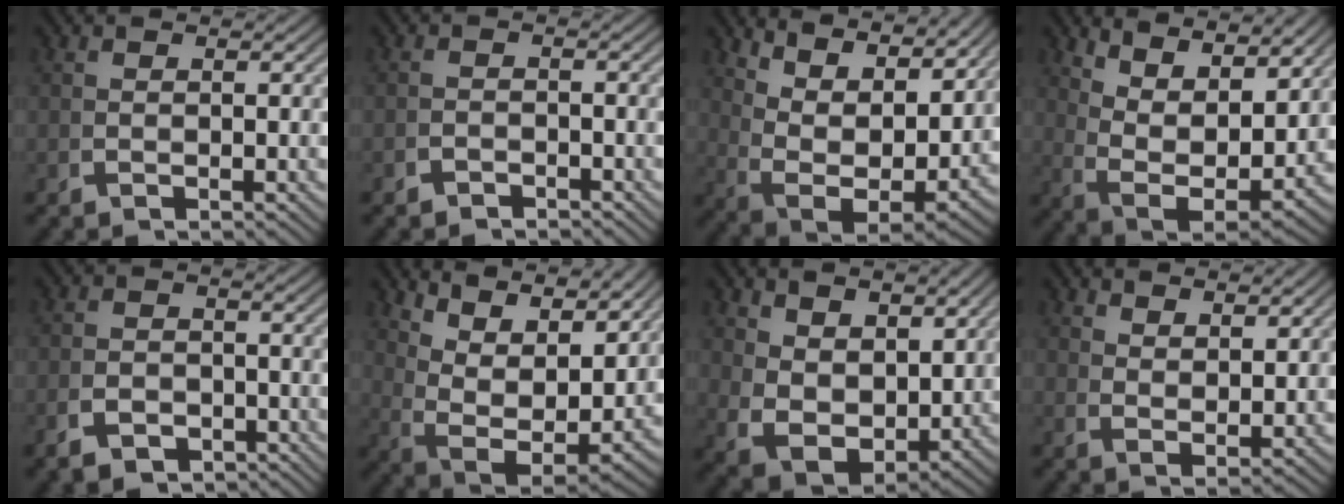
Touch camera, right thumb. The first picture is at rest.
{"total": 1.8, "force": [-1.8, 0.1, -0.1], "torque": [0.010, -0.006, -0.028]}
{"total": 11.3, "force": [1.9, 7.1, 8.6], "torque": [-0.179, -0.046, 0.052]}
{"total": 9.6, "force": [1.3, 6.0, 7.4], "torque": [-0.168, -0.044, 0.042]}
{"total": 3.2, "force": [-2.4, 1.9, 1.0], "torque": [-0.005, -0.010, -0.038]}
{"total": 11.6, "force": [2.1, 7.3, 8.8], "torque": [-0.184, -0.046, 0.052]}
{"total": 8.2, "force": [-0.7, 6.1, 5.4], "torque": [-0.139, -0.059, 0.014]}
{"total": 2.8, "force": [2.5, 0.3, 1.2], "torque": [-0.016, -0.001, 0.054]}